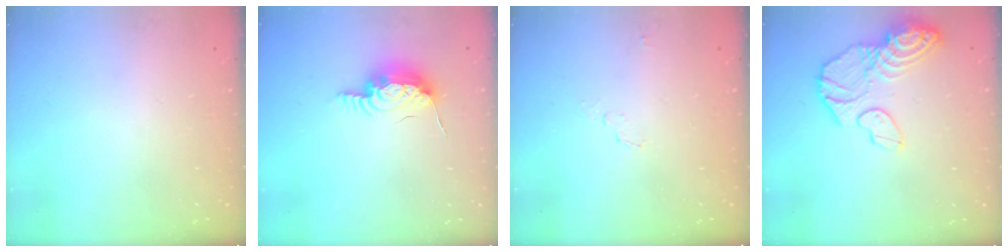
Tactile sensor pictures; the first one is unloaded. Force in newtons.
{"total": 10.8, "press": 10.7, "slide": 1.1}
{"total": 3.3, "press": 2.9, "slide": 1.6}
{"total": 15.0, "press": 14.9, "slide": 1.8}